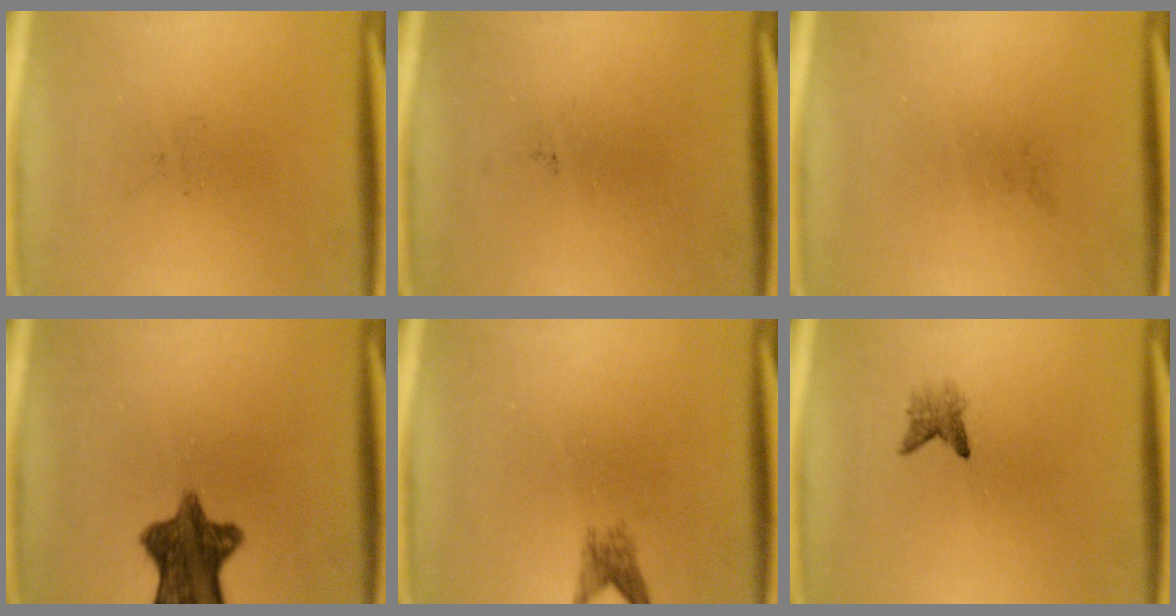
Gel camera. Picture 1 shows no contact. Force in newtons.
{"total": 0.0}
{"total": 0.0}
{"total": 10.1}
{"total": 1.9}
{"total": 1.8}